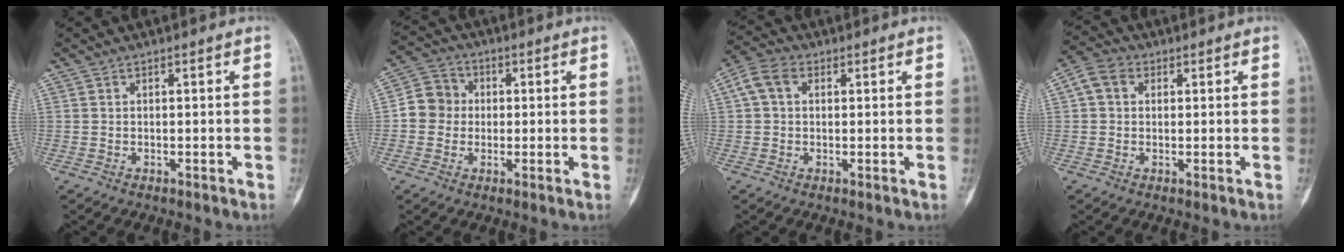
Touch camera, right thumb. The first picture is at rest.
{"total": 7.8, "force": [-0.1, 7.2, 3.0], "torque": [-0.034, 0.022, -0.014]}
{"total": 5.4, "force": [1.4, 3.8, 3.5], "torque": [-0.071, 0.020, 0.024]}
{"total": 4.8, "force": [1.3, 3.8, 2.7], "torque": [-0.044, 0.013, 0.019]}